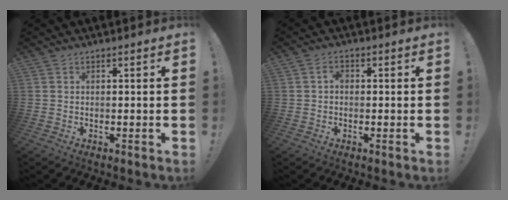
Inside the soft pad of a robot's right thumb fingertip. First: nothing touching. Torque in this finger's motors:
{"motor_torque": [0.02, 0.02, -0.10, -0.15, -0.02]}